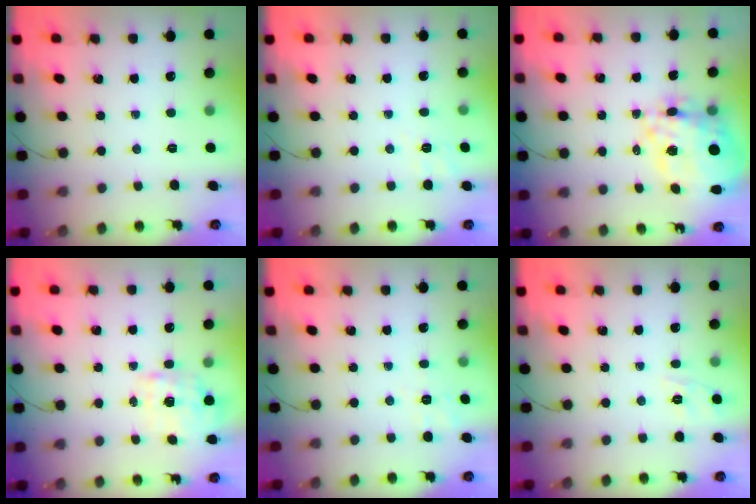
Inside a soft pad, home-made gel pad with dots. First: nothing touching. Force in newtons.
{"total": 2.3, "press": 1.4, "slide": 1.9}
{"total": 17.0, "press": 16.2, "slide": 5.2}
{"total": 1.9, "press": 1.8, "slide": 0.5}
{"total": 2.2, "press": 0.7, "slide": 2.0}
{"total": 1.7, "press": 0.4, "slide": 1.6}